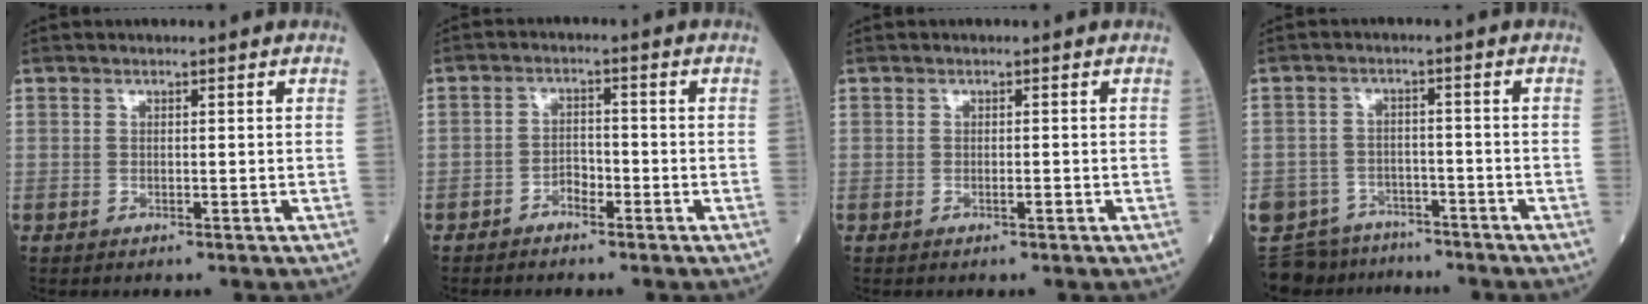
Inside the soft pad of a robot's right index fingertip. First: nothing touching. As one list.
[{"total": 2.1, "force": [-1.3, 1.3, 1.1], "torque": [-0.013, 0.007, -0.027]}, {"total": 0.6, "force": [-0.3, 0.1, 0.5], "torque": [-0.011, 0.000, -0.004]}, {"total": 9.5, "force": [-8.0, 4.9, 0.9], "torque": [-0.022, 0.017, -0.114]}]